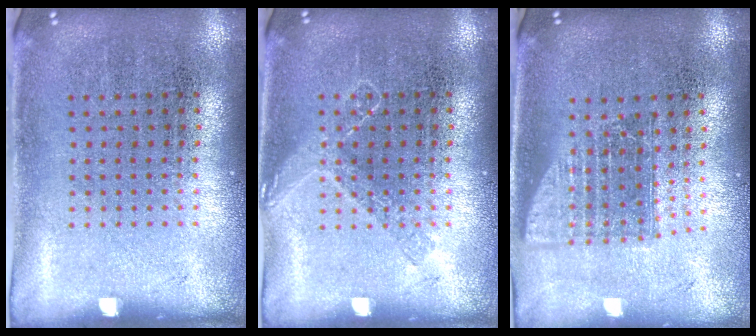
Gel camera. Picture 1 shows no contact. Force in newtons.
{"total": 1.5, "press": 1.5, "slide": 0.3}
{"total": 1.6, "press": 1.2, "slide": 0.9}